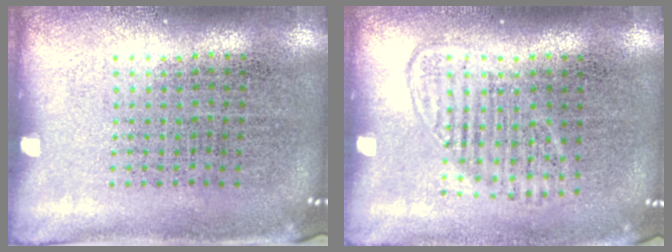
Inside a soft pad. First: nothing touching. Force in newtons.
{"total": 1.4, "press": 1.2, "slide": 0.7}